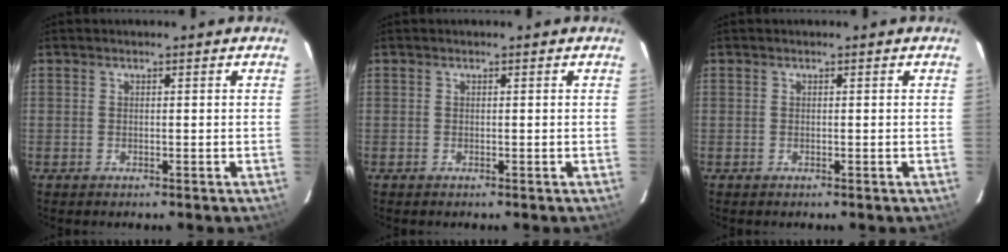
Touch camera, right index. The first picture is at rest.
{"total": 0.0}
{"total": 0.0}